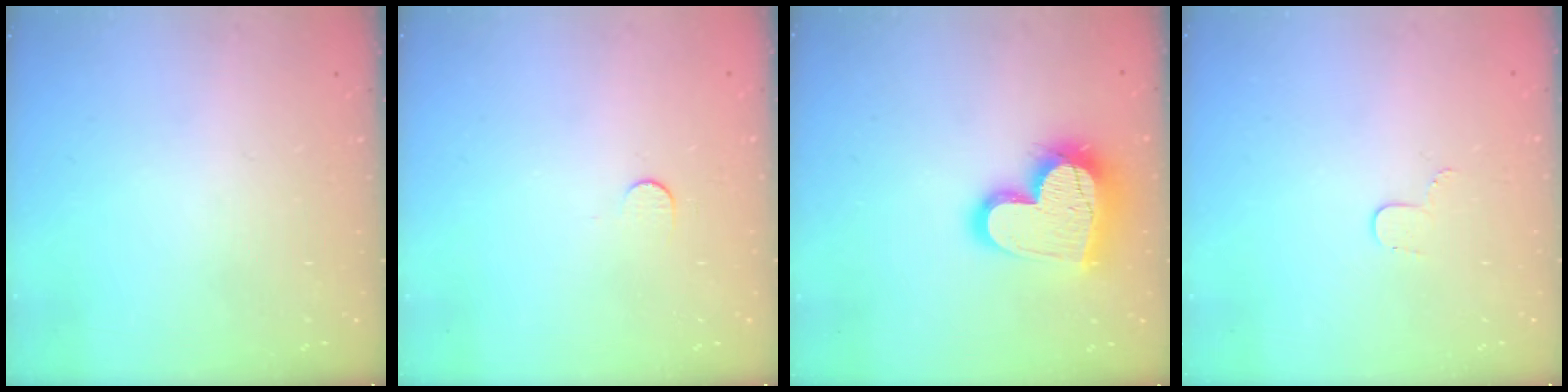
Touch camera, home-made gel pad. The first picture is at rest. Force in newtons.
{"total": 3.7, "press": 3.7, "slide": 0.4}
{"total": 18.7, "press": 18.6, "slide": 1.4}
{"total": 3.5, "press": 3.5, "slide": 0.4}